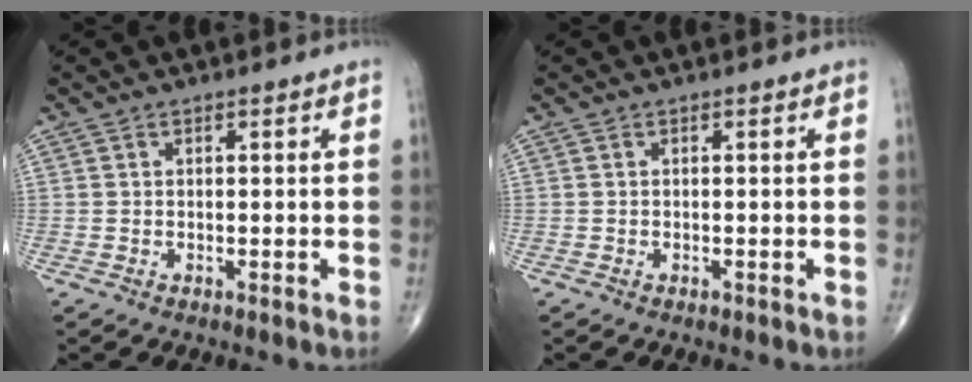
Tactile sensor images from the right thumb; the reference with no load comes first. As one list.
[{"total": 0.0}]